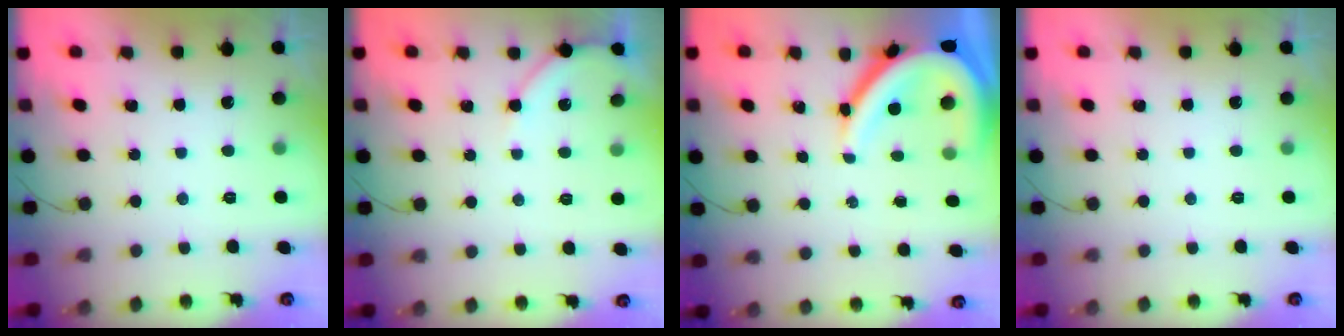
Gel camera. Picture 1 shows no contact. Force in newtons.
{"total": 4.9, "press": 4.9, "slide": 0.6}
{"total": 13.6, "press": 13.6, "slide": 1.5}
{"total": 0.0}